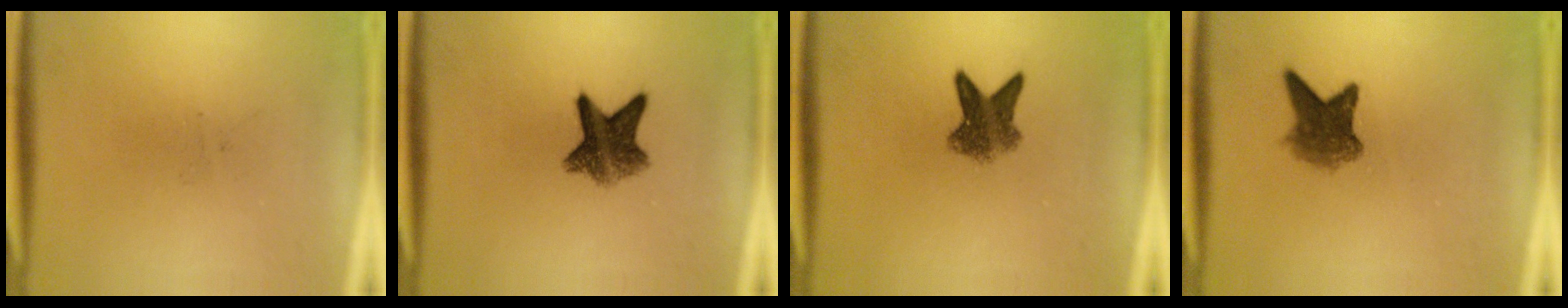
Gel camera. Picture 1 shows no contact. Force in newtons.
{"total": 7.4}
{"total": 5.5}
{"total": 5.2}